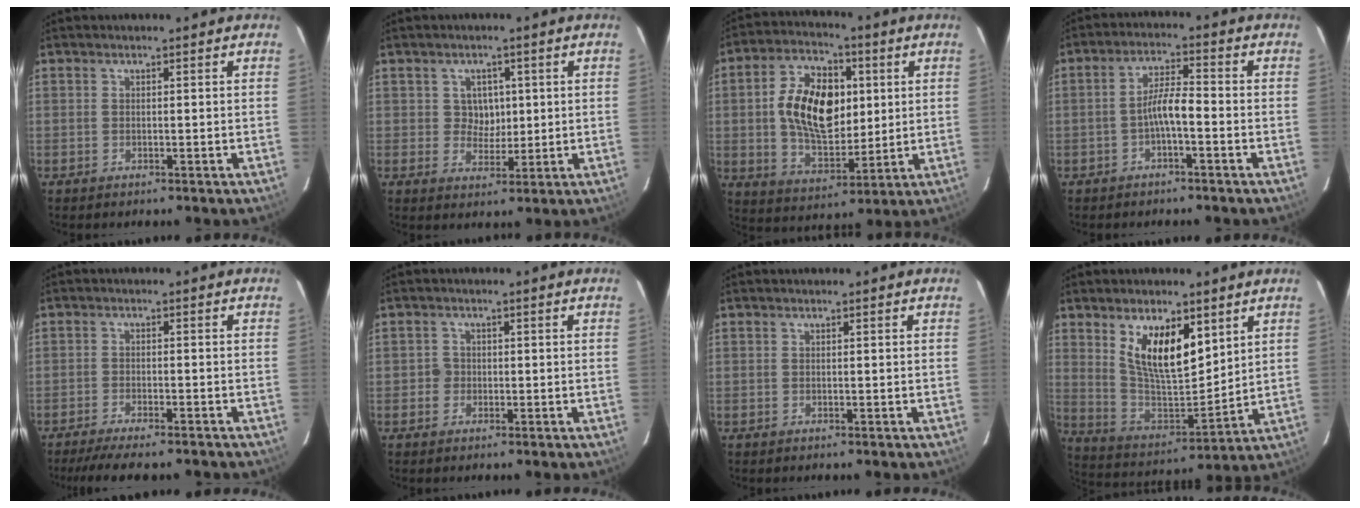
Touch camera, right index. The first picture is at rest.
{"total": 4.2, "force": [0.8, 3.9, 1.3], "torque": [-0.020, 0.009, 0.015]}
{"total": 15.9, "force": [2.1, 9.7, 12.5], "torque": [-0.230, 0.021, 0.044]}
{"total": 4.5, "force": [-2.0, 0.7, 4.0], "torque": [-0.079, 0.012, -0.035]}
{"total": 10.2, "force": [-8.7, 1.6, 4.9], "torque": [-0.109, -0.022, -0.137]}
{"total": 1.9, "force": [-0.6, 1.8, 0.1], "torque": [-0.001, 0.004, -0.010]}
{"total": 0.0}
{"total": 14.0, "force": [6.8, 5.7, 10.8], "torque": [-0.198, -0.005, 0.139]}